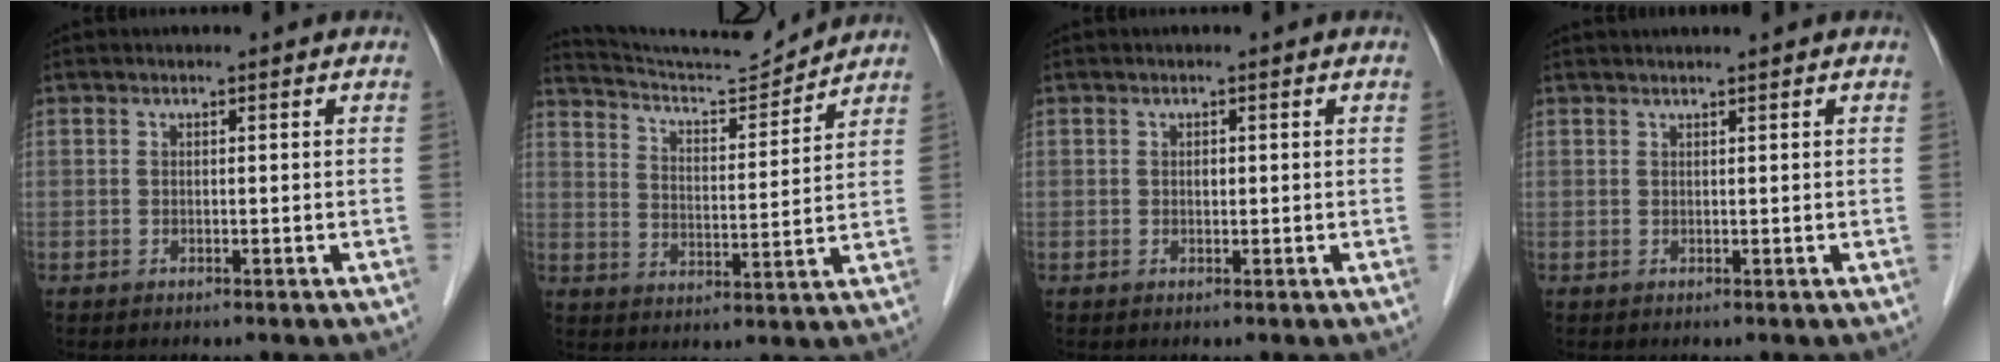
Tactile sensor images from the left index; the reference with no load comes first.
{"total": 11.8, "force": [11.6, -1.1, 1.8], "torque": [-0.043, -0.007, 0.194]}
{"total": 0.5, "force": [0.2, 0.3, 0.4], "torque": [-0.006, 0.000, 0.003]}
{"total": 2.3, "force": [2.0, -0.3, 1.0], "torque": [-0.006, 0.019, 0.036]}